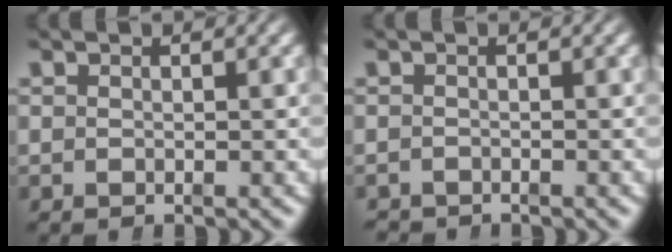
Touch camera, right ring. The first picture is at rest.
{"total": 1.4, "force": [-1.4, 0.0, -0.2], "torque": [0.001, -0.016, -0.018]}